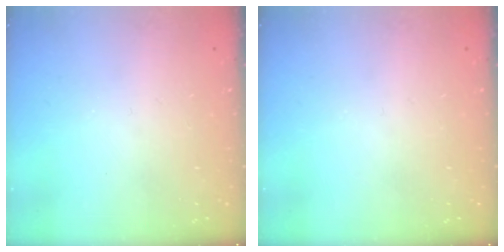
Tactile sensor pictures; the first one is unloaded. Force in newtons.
{"total": 0.0}